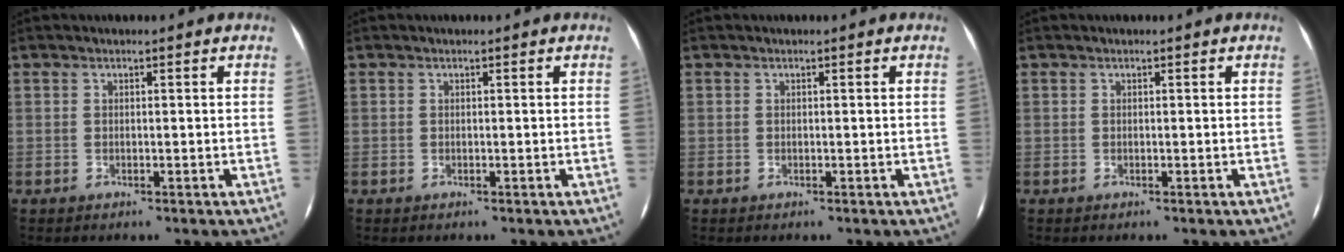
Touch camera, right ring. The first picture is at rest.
{"total": 0.0}
{"total": 0.0}
{"total": 0.0}